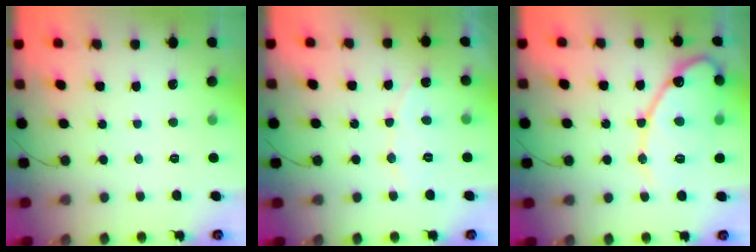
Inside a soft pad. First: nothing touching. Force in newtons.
{"total": 6.3, "press": 6.3, "slide": 0.5}
{"total": 17.7, "press": 17.6, "slide": 1.4}